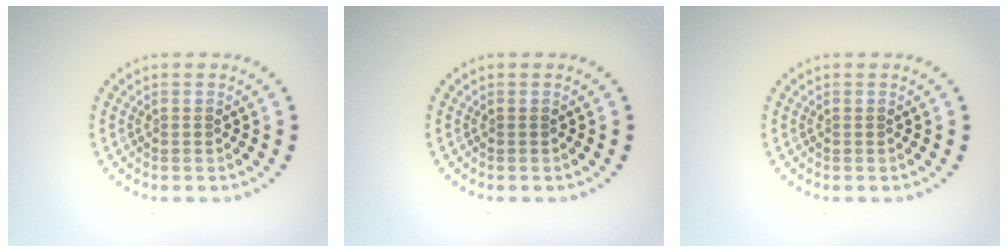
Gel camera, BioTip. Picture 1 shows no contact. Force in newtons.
{"total": 0.0}
{"total": 0.0}